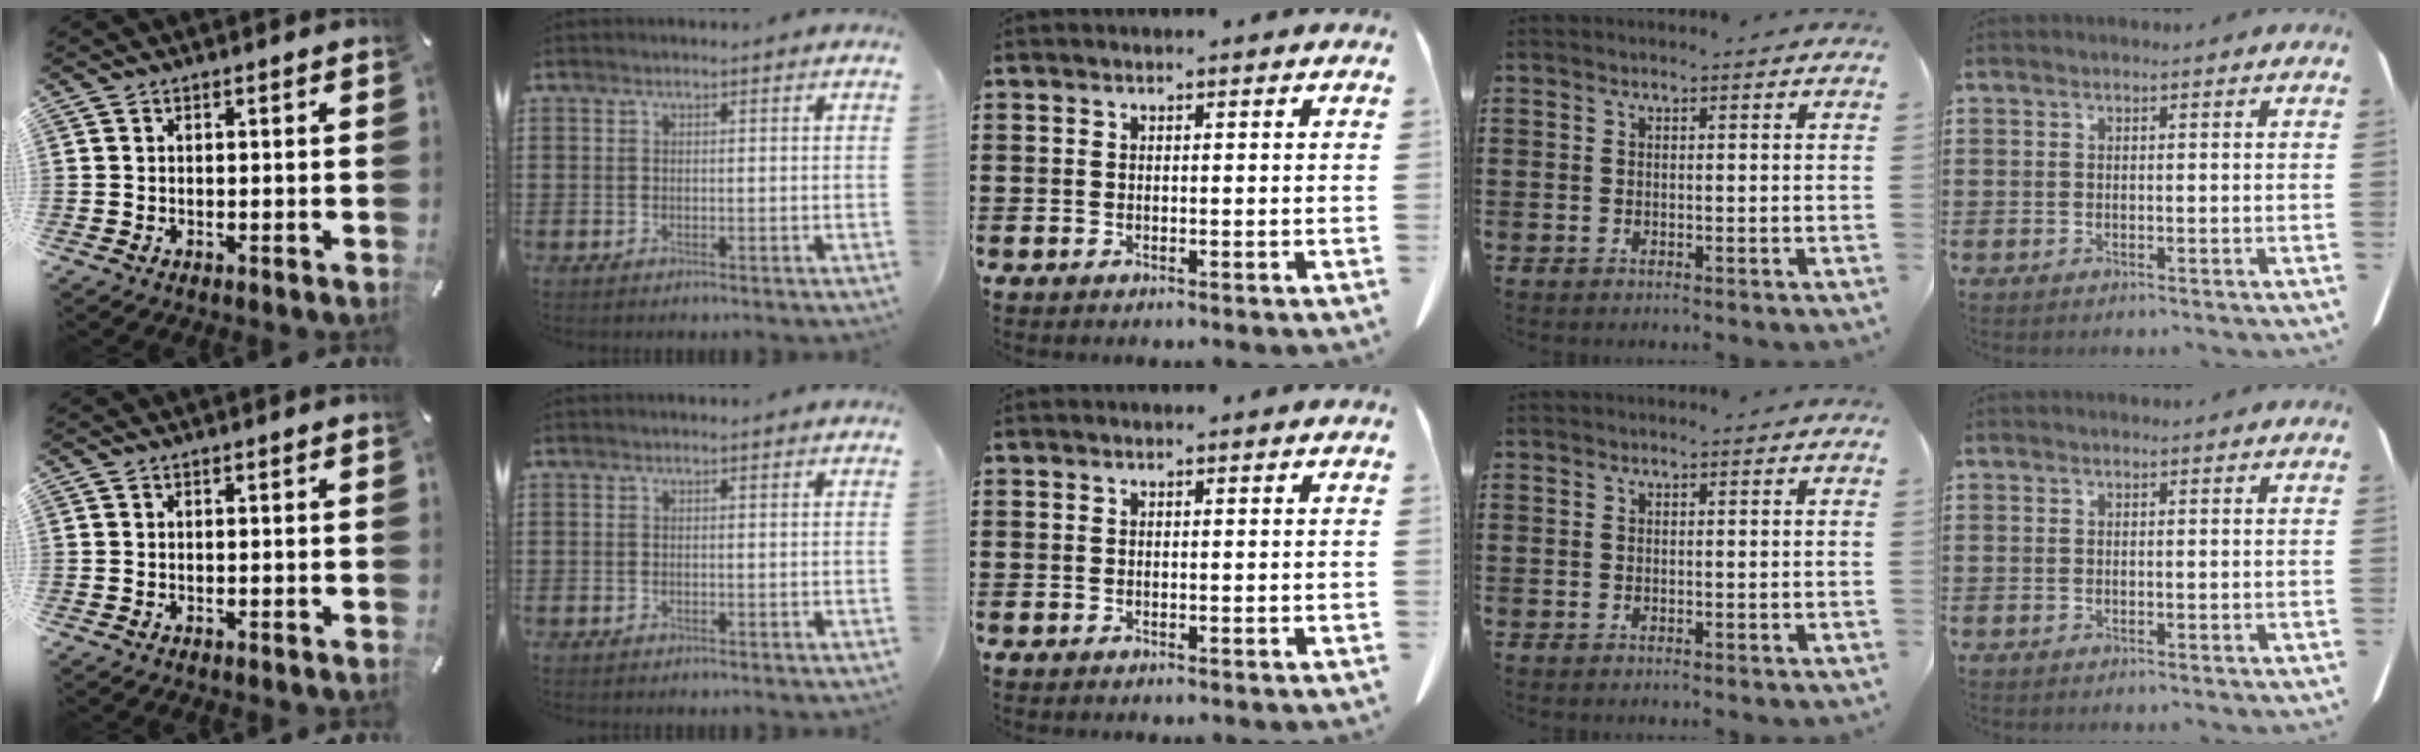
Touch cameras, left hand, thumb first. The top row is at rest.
{}